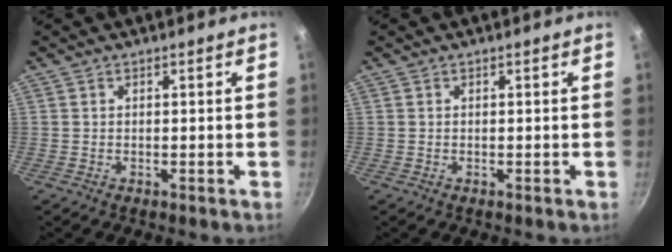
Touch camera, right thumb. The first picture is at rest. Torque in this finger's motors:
{"motor_torque": [-0.13, -0.13, 0.09, 0.08, 0.00]}